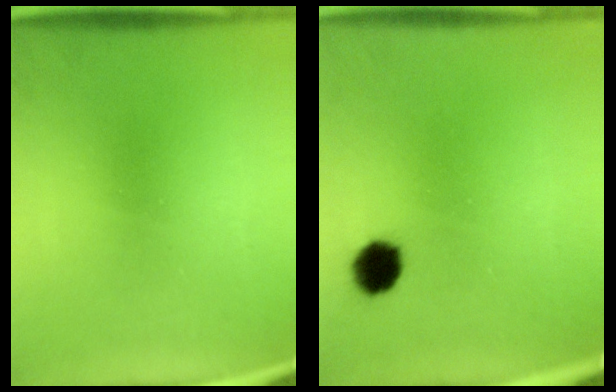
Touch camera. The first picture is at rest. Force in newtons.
{"total": 4.9}